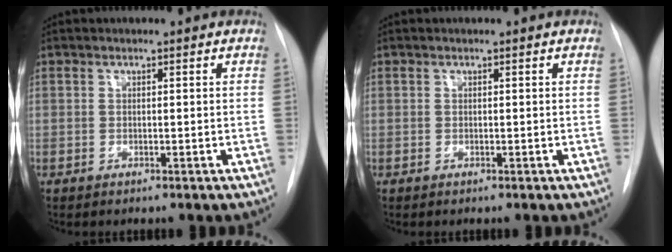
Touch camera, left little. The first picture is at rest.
{"total": 0.0}